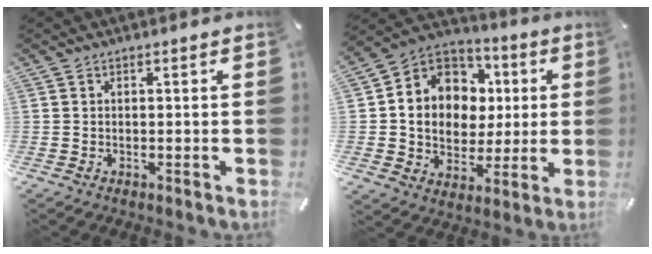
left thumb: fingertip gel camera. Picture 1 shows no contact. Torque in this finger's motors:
{"motor_torque": [1.83, 2.33, 1.02, -0.69, 0.24]}